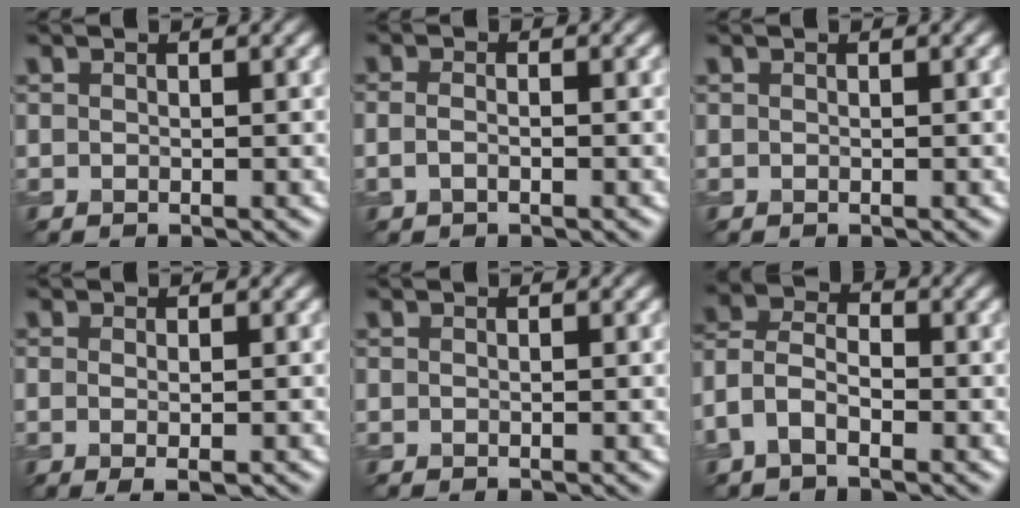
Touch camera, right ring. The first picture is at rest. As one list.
[{"total": 1.2, "force": [-0.4, 0.5, 1.0], "torque": [-0.025, -0.002, -0.012]}, {"total": 0.0}, {"total": 1.6, "force": [-0.3, 0.3, 1.5], "torque": [-0.027, -0.006, -0.005]}, {"total": 0.0}, {"total": 3.9, "force": [-2.0, 2.2, 2.6], "torque": [-0.059, 0.010, -0.052]}]